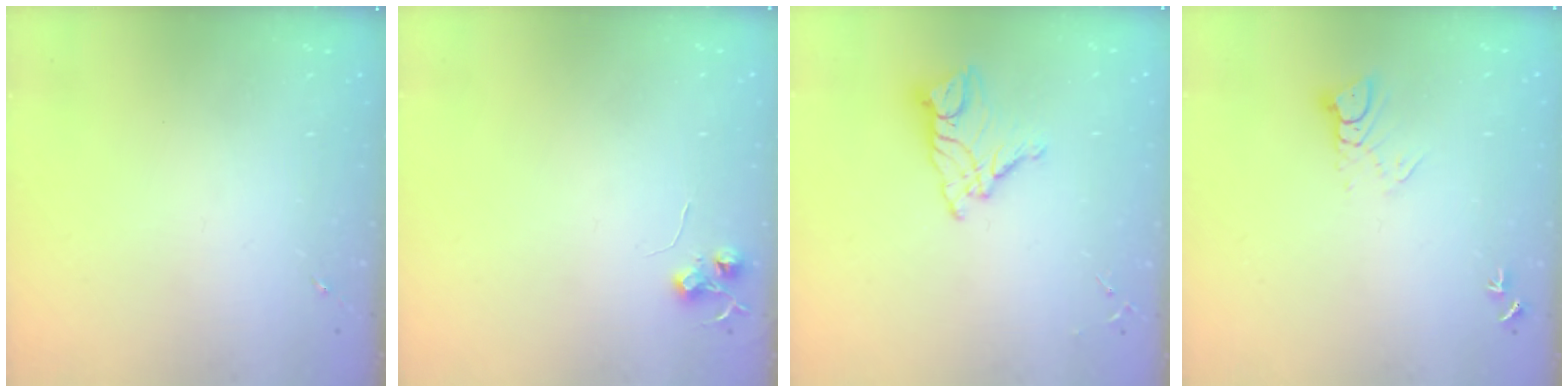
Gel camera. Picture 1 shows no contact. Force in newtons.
{"total": 6.0, "press": 6.0, "slide": 0.5}
{"total": 11.3, "press": 11.2, "slide": 1.1}
{"total": 4.9, "press": 4.8, "slide": 0.3}